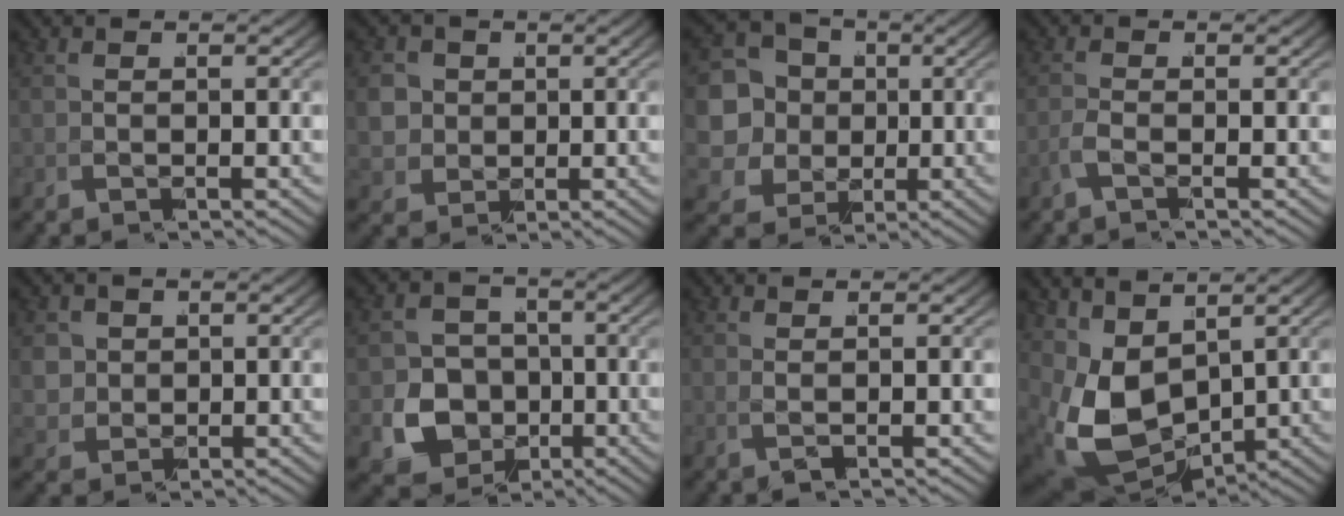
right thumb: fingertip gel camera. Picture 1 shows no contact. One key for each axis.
{"total": 5.4, "fx": 0.8, "fy": 4.8, "fz": 2.4, "tx": -0.071, "ty": -0.027, "tz": 0.031}
{"total": 11.2, "fx": 0.5, "fy": 9.7, "fz": 5.7, "tx": -0.135, "ty": -0.046, "tz": 0.017}
{"total": 1.1, "fx": -0.5, "fy": 0.0, "fz": 1.0, "tx": -0.031, "ty": -0.004, "tz": -0.008}
{"total": 3.9, "fx": 0.9, "fy": 3.4, "fz": 1.7, "tx": -0.053, "ty": -0.023, "tz": 0.035}
{"total": 10.3, "fx": -3.1, "fy": 9.0, "fz": 3.9, "tx": -0.085, "ty": -0.050, "tz": -0.039}
{"total": 0.8, "fx": 0.4, "fy": -0.2, "fz": 0.6, "tx": -0.020, "ty": -0.003, "tz": 0.013}
{"total": 10.3, "fx": -0.1, "fy": 7.3, "fz": 7.3, "tx": -0.193, "ty": -0.061, "tz": 0.036}